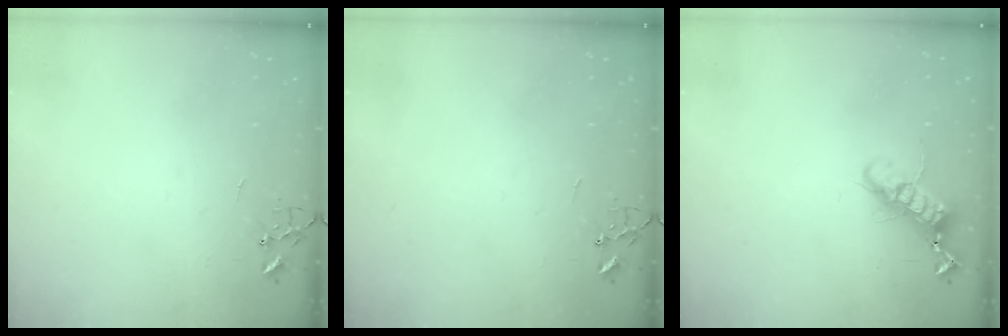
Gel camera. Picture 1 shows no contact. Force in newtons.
{"total": 0.0}
{"total": 12.7, "press": 12.6, "slide": 1.1}